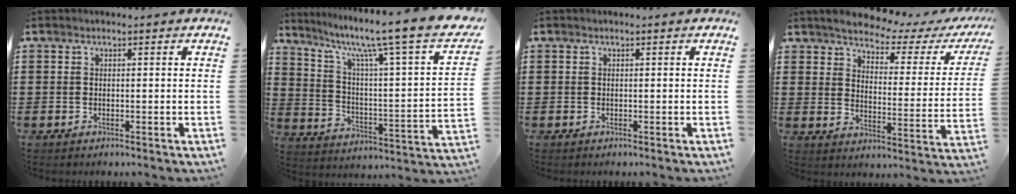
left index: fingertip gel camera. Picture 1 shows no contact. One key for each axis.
{"total": 10.4, "fx": 7.8, "fy": 0.1, "fz": 6.9, "tx": -0.143, "ty": -0.062, "tz": 0.114}
{"total": 0.0}
{"total": 3.9, "fx": 3.5, "fy": 0.8, "fz": 1.5, "tx": -0.053, "ty": -0.024, "tz": 0.053}